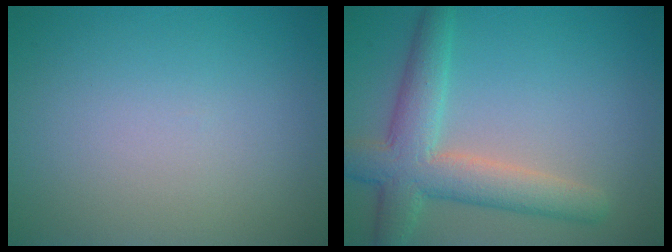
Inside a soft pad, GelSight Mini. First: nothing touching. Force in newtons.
{"total": 5.8, "press": 5.8, "slide": 0.3}